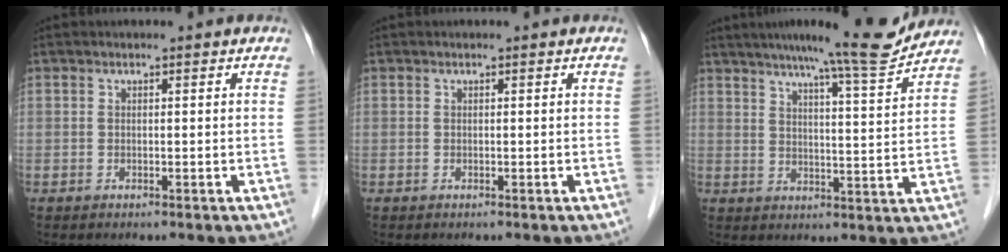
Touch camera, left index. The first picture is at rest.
{"total": 0.0}
{"total": 11.7, "force": [10.6, -0.6, 4.9], "torque": [-0.073, -0.009, 0.144]}